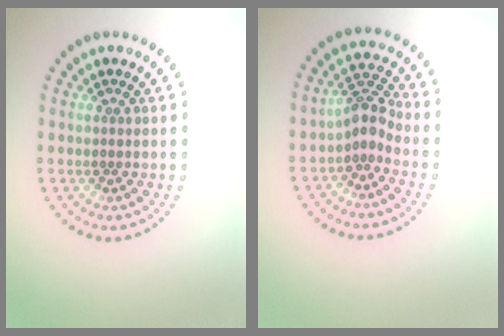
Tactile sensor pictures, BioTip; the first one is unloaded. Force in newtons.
{"total": 2.6, "press": 2.0, "slide": 1.7}